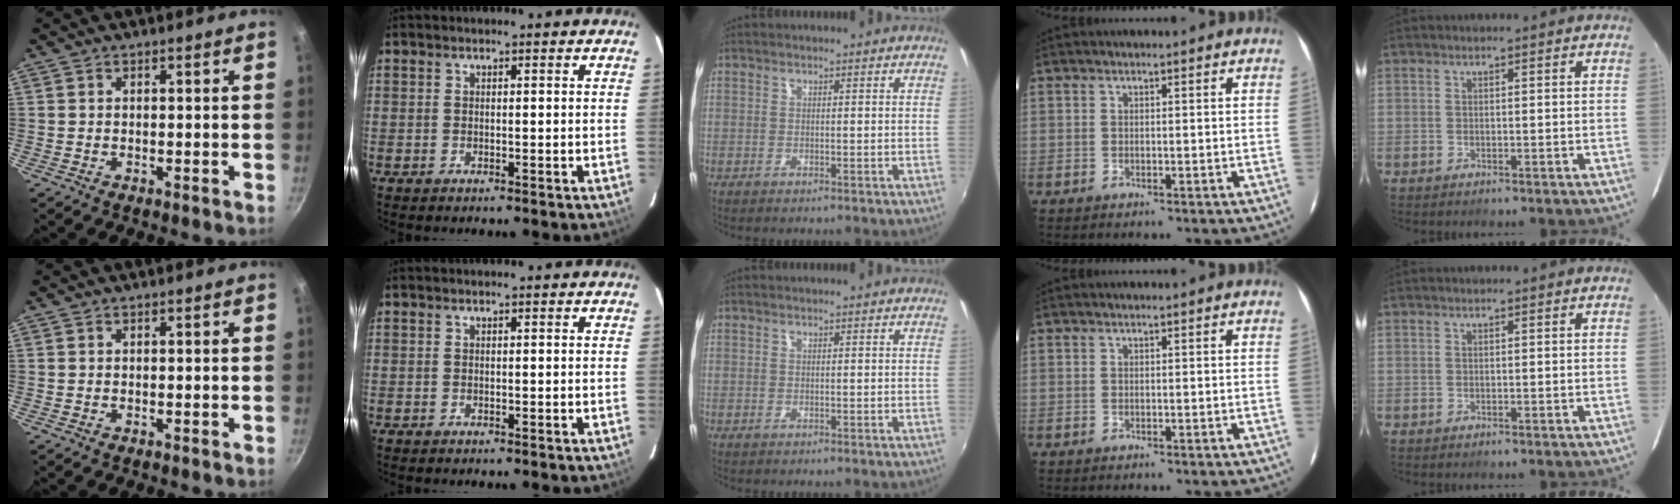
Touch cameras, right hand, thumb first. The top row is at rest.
{}